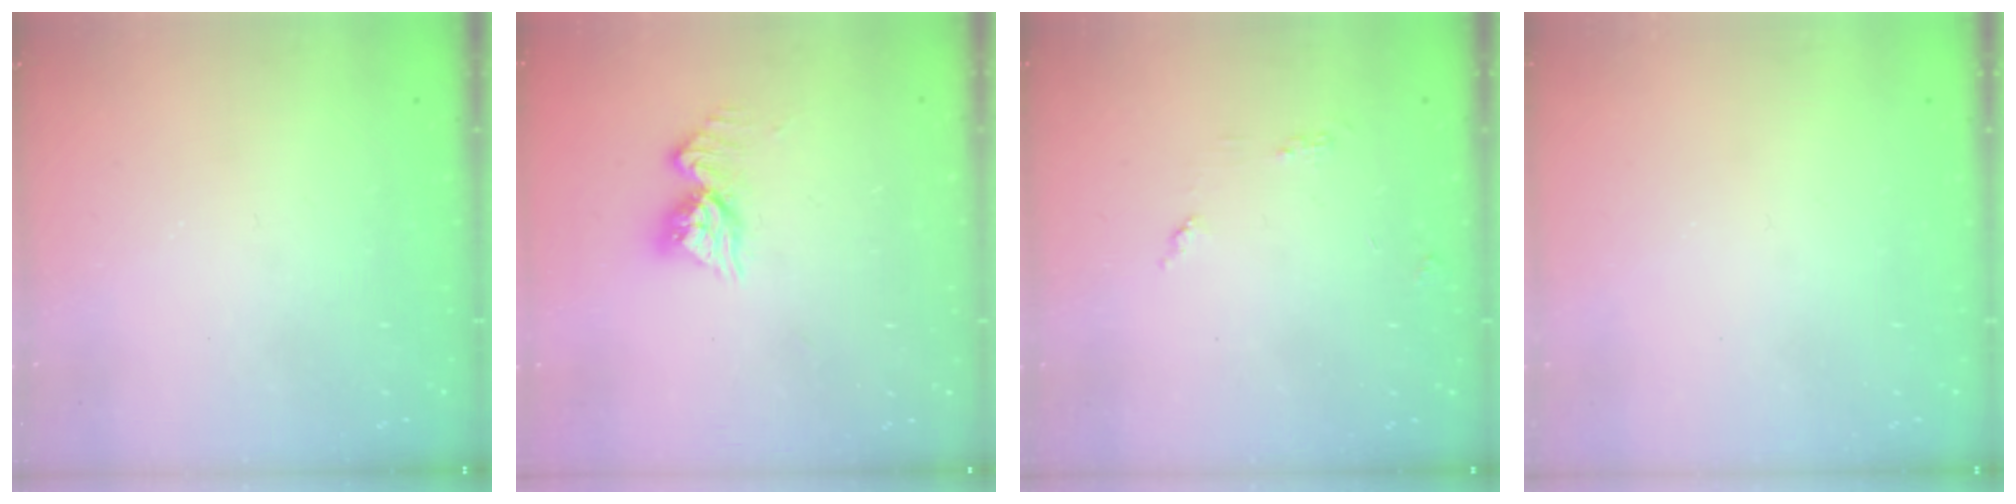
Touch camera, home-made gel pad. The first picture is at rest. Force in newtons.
{"total": 9.7, "press": 9.7, "slide": 0.9}
{"total": 3.9, "press": 3.9, "slide": 0.3}
{"total": 0.0}